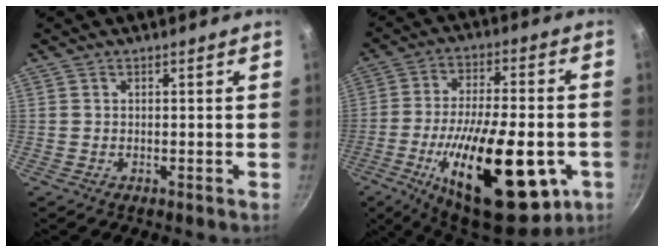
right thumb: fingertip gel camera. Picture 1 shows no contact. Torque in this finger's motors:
{"motor_torque": [2.73, 2.28, 2.38, -0.39, 0.70]}